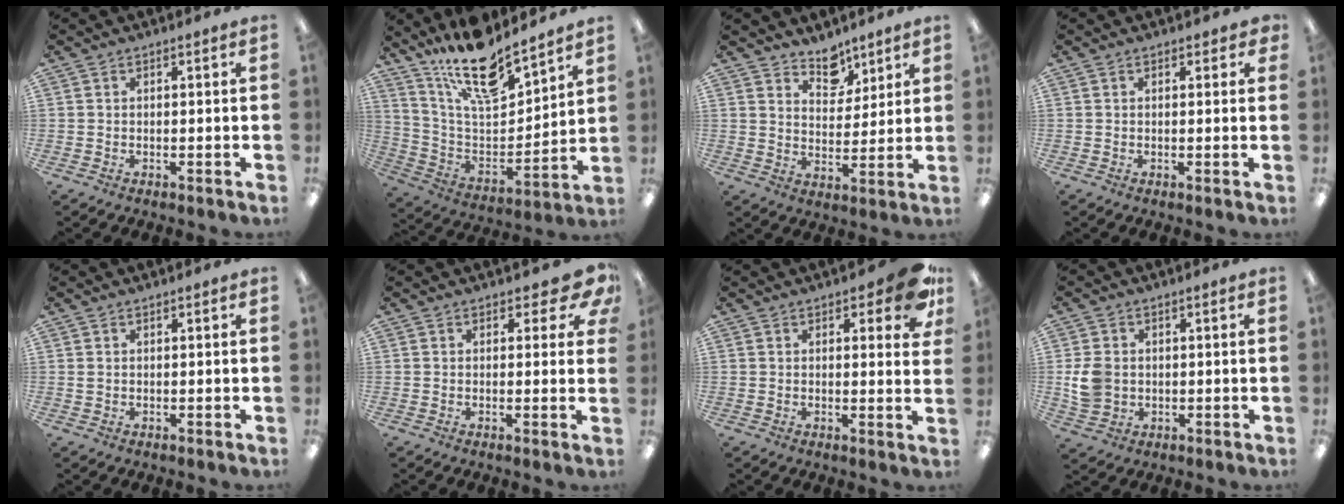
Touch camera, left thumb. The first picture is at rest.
{"total": 18.5, "force": [15.1, 5.2, 9.3], "torque": [-0.170, -0.103, 0.262]}
{"total": 7.8, "force": [6.5, 4.1, 1.6], "torque": [-0.010, -0.048, 0.117]}
{"total": 1.2, "force": [0.7, 0.9, 0.5], "torque": [-0.002, 0.000, 0.011]}
{"total": 0.9, "force": [0.4, 0.7, 0.5], "torque": [-0.011, 0.003, 0.007]}
{"total": 5.3, "force": [2.8, 3.0, 3.4], "torque": [-0.037, -0.009, 0.048]}
{"total": 7.8, "force": [4.3, 3.1, 5.7], "torque": [-0.058, -0.020, 0.069]}
{"total": 6.8, "force": [0.5, 5.8, 3.5], "torque": [-0.081, 0.007, 0.013]}